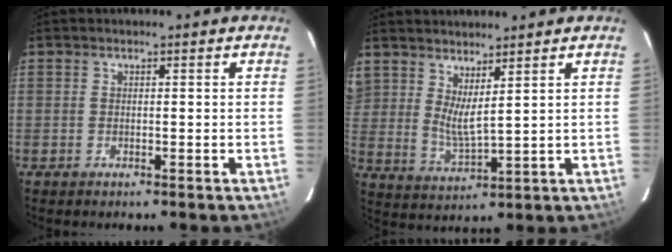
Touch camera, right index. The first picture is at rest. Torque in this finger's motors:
{"motor_torque": [0.18, 0.12, 0.43, 0.08]}